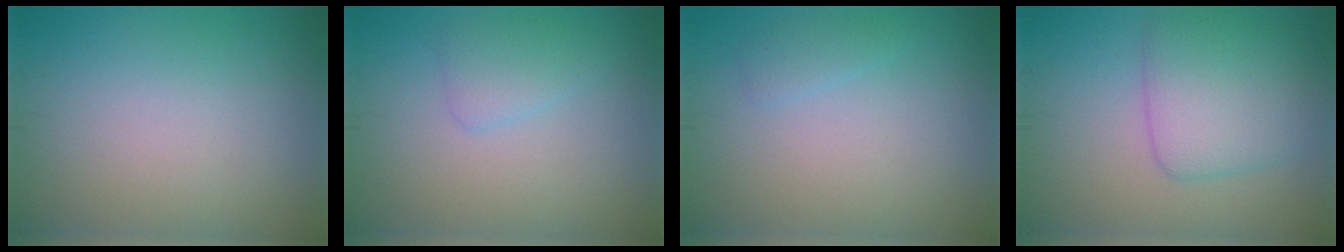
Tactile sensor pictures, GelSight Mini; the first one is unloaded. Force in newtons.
{"total": 1.8, "press": 1.8, "slide": 0.0}
{"total": 1.0, "press": 1.0, "slide": 0.1}
{"total": 4.9, "press": 4.9, "slide": 0.2}